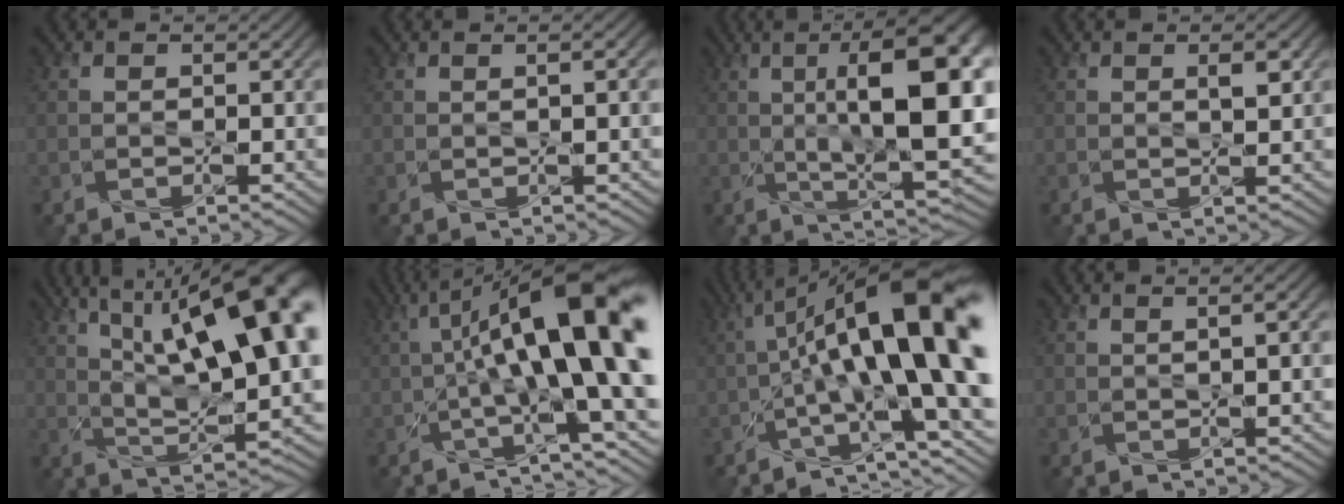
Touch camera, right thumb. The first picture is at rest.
{"total": 1.9, "force": [0.2, 0.1, 1.9], "torque": [-0.029, 0.007, 0.005]}
{"total": 16.1, "force": [2.8, 5.3, 15.0], "torque": [-0.215, 0.019, 0.040]}
{"total": 1.4, "force": [0.7, 0.2, 1.2], "torque": [-0.019, 0.002, 0.011]}
{"total": 18.7, "force": [6.9, 7.1, 15.9], "torque": [-0.241, 0.050, 0.091]}
{"total": 14.6, "force": [1.8, 3.1, 14.2], "torque": [-0.214, 0.019, 0.020]}
{"total": 16.1, "force": [1.2, 3.9, 15.5], "torque": [-0.234, 0.028, 0.008]}
{"total": 2.9, "force": [0.7, 0.3, 2.8], "torque": [-0.036, 0.006, 0.009]}